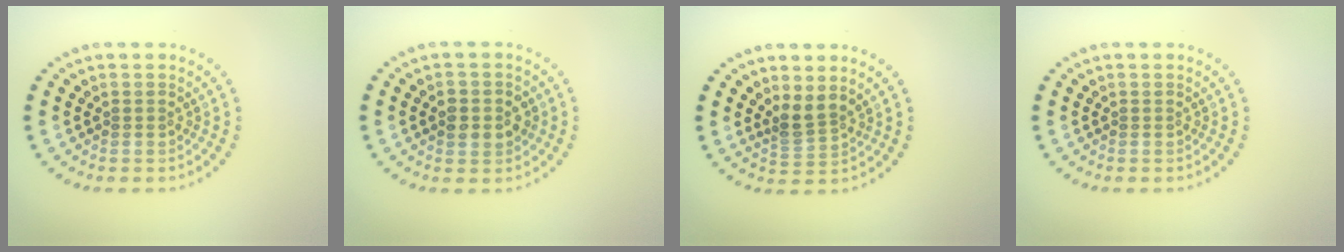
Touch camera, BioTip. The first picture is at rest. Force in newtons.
{"total": 2.5, "press": 2.5, "slide": 0.3}
{"total": 2.3, "press": 1.8, "slide": 1.5}
{"total": 0.0}